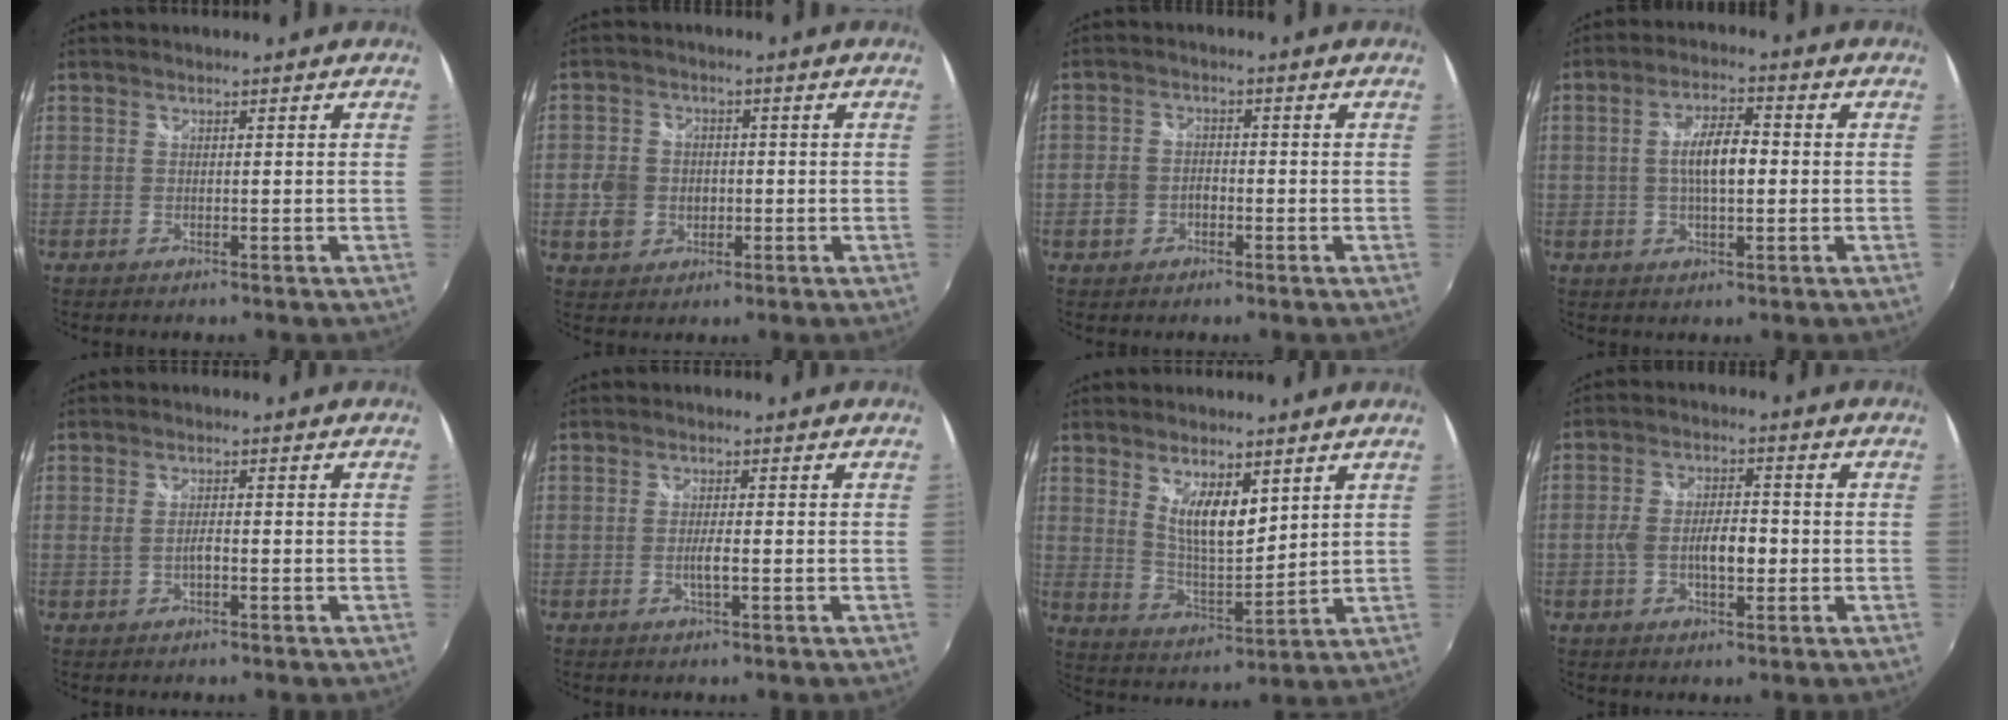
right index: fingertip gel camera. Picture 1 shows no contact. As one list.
[{"total": 6.5, "force": [-1.2, 5.7, 2.9], "torque": [-0.072, 0.010, -0.020]}, {"total": 3.8, "force": [-1.6, 3.0, 1.6], "torque": [-0.040, 0.008, -0.026]}, {"total": 6.7, "force": [0.0, 2.3, 6.3], "torque": [-0.117, 0.007, 0.001]}, {"total": 2.0, "force": [-0.5, 0.6, 1.8], "torque": [-0.036, -0.003, -0.008]}, {"total": 2.0, "force": [-0.5, -0.1, 1.9], "torque": [-0.036, -0.004, -0.010]}, {"total": 8.6, "force": [4.3, 3.0, 6.7], "torque": [-0.115, -0.011, 0.087]}, {"total": 6.3, "force": [-1.5, 2.7, 5.5], "torque": [-0.104, 0.004, -0.025]}]